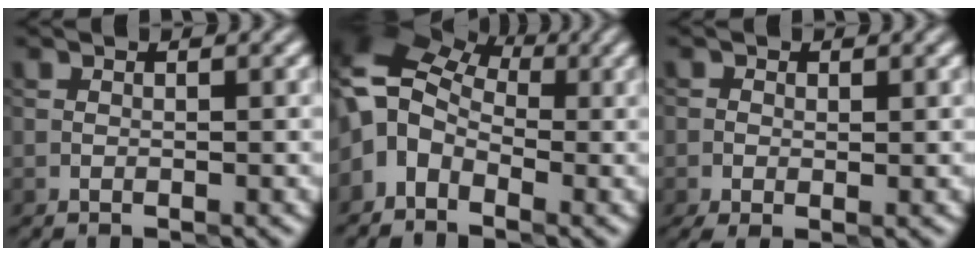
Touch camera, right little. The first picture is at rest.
{"total": 7.3, "force": [-0.2, 5.2, 5.0], "torque": [-0.105, 0.021, -0.024]}
{"total": 1.7, "force": [-0.3, 1.0, 1.4], "torque": [-0.026, -0.001, -0.002]}